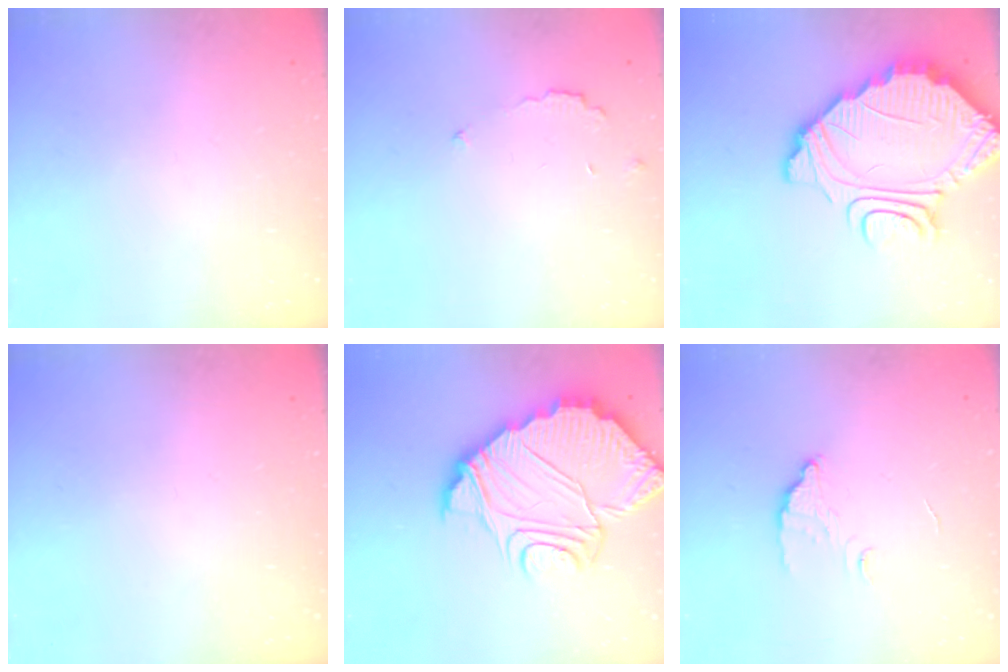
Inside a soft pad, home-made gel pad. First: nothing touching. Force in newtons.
{"total": 3.1, "press": 3.1, "slide": 0.3}
{"total": 10.6, "press": 10.5, "slide": 0.9}
{"total": 0.0}
{"total": 13.1, "press": 13.1, "slide": 1.0}
{"total": 3.8, "press": 3.8, "slide": 0.1}